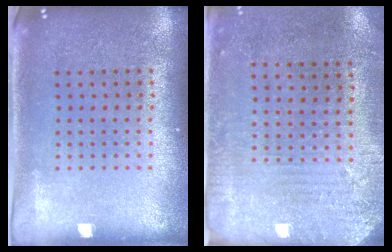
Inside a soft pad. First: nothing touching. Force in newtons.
{"total": 2.8, "press": 2.3, "slide": 1.5}